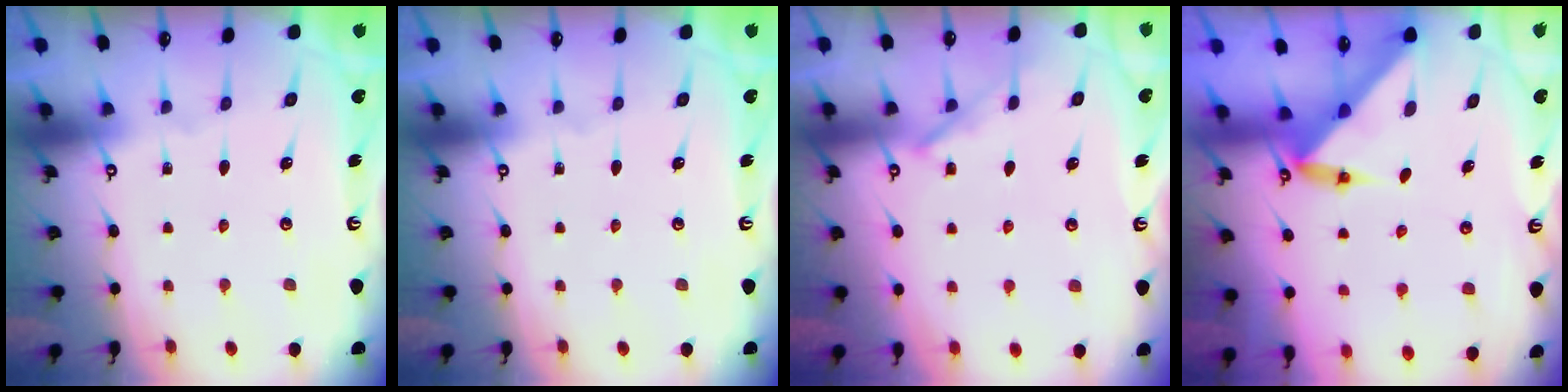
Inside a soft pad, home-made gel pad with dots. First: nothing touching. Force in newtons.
{"total": 0.0}
{"total": 3.1, "press": 3.0, "slide": 0.6}
{"total": 3.7, "press": 3.7, "slide": 0.5}